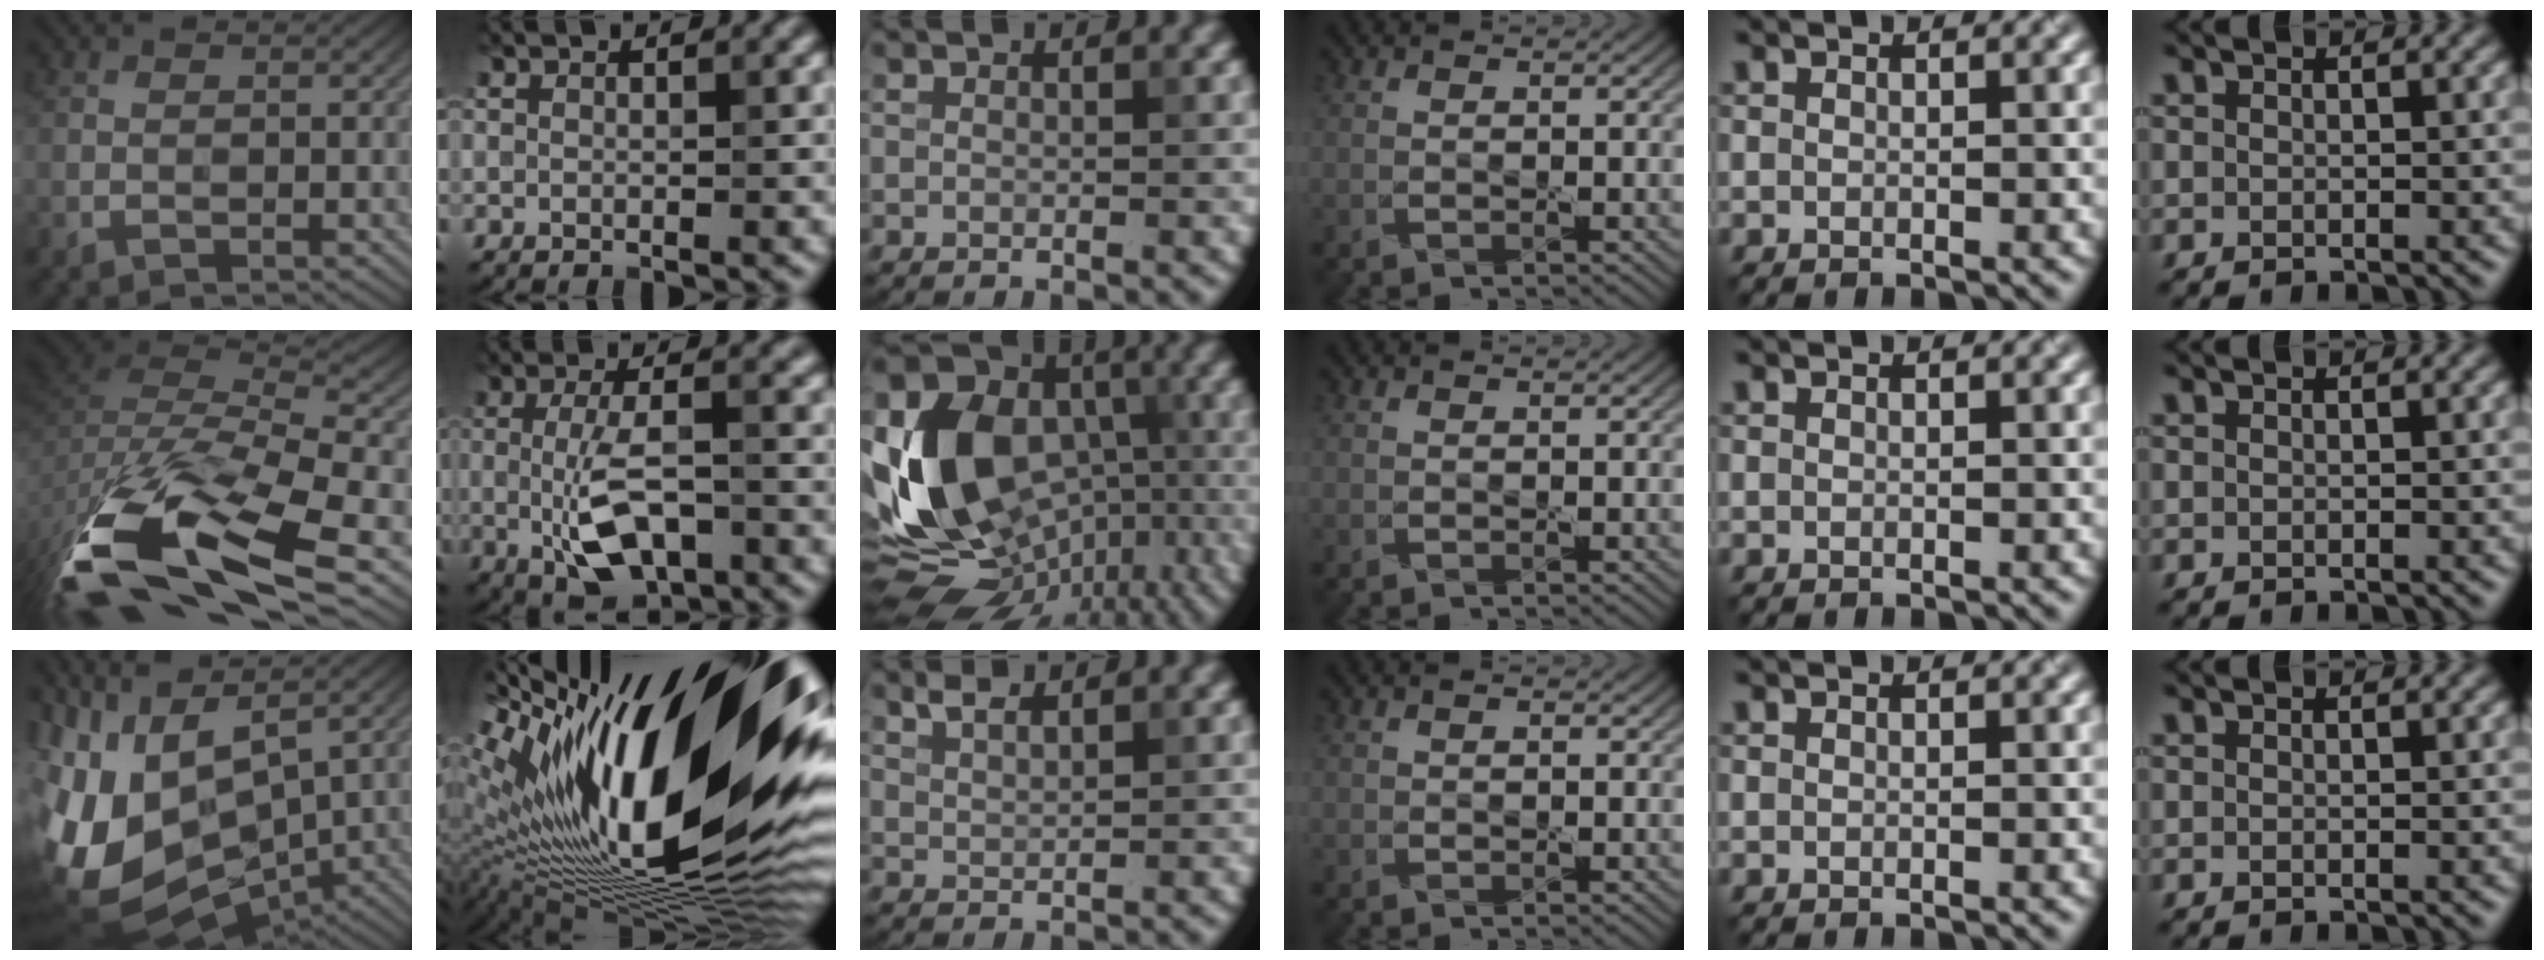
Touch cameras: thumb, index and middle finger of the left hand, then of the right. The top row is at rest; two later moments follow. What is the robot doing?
{"motion": "cut", "object": "origami paper"}